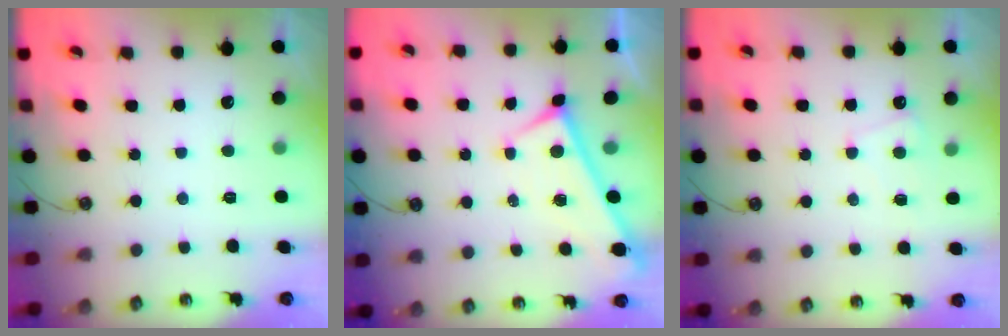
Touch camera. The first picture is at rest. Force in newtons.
{"total": 0.0}
{"total": 1.1, "press": 1.0, "slide": 0.4}